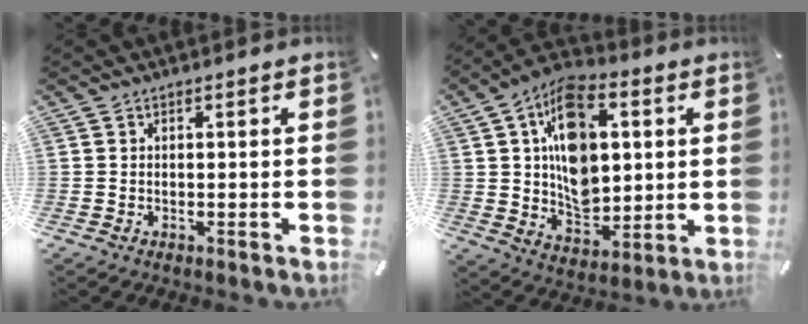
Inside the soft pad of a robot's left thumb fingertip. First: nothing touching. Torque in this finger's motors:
{"motor_torque": [0.81, 0.87, 1.21, 0.38, 0.25]}